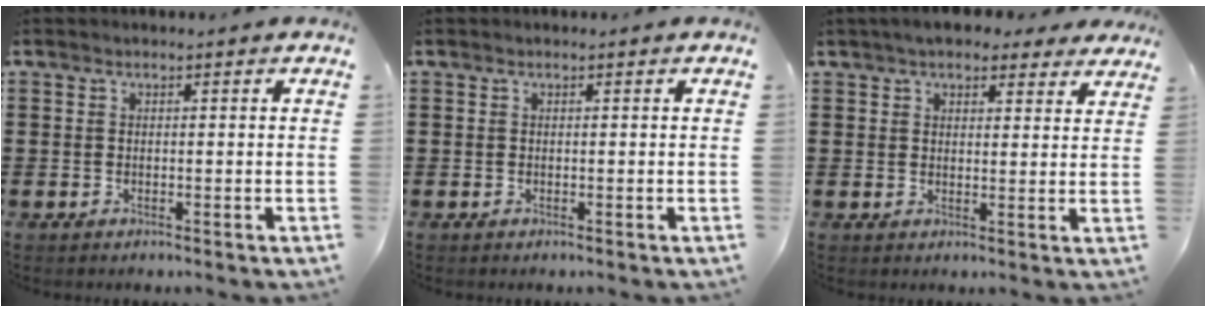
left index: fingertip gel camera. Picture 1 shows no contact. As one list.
[{"total": 0.0}, {"total": 4.6, "force": [4.0, 1.5, 1.7], "torque": [-0.045, 0.002, 0.074]}]